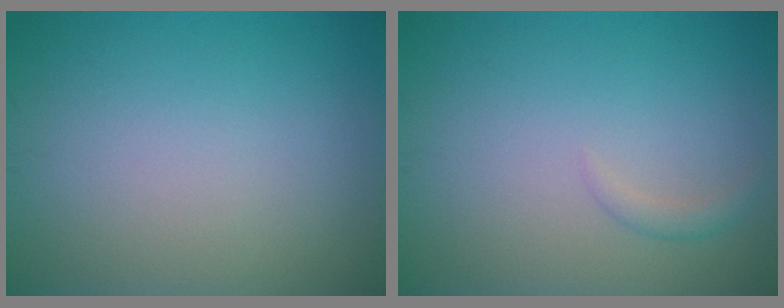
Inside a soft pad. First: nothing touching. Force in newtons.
{"total": 1.0, "press": 1.0, "slide": 0.0}